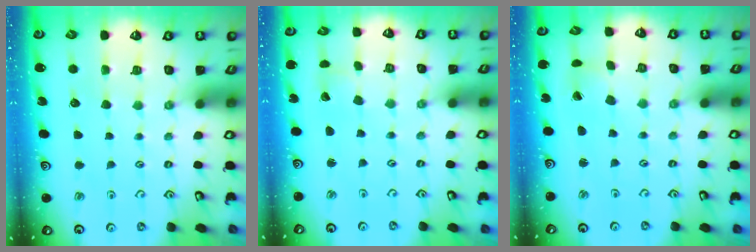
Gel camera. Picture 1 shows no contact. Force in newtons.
{"total": 2.4, "press": 2.4, "slide": 0.1}
{"total": 1.7, "press": 1.7, "slide": 0.1}